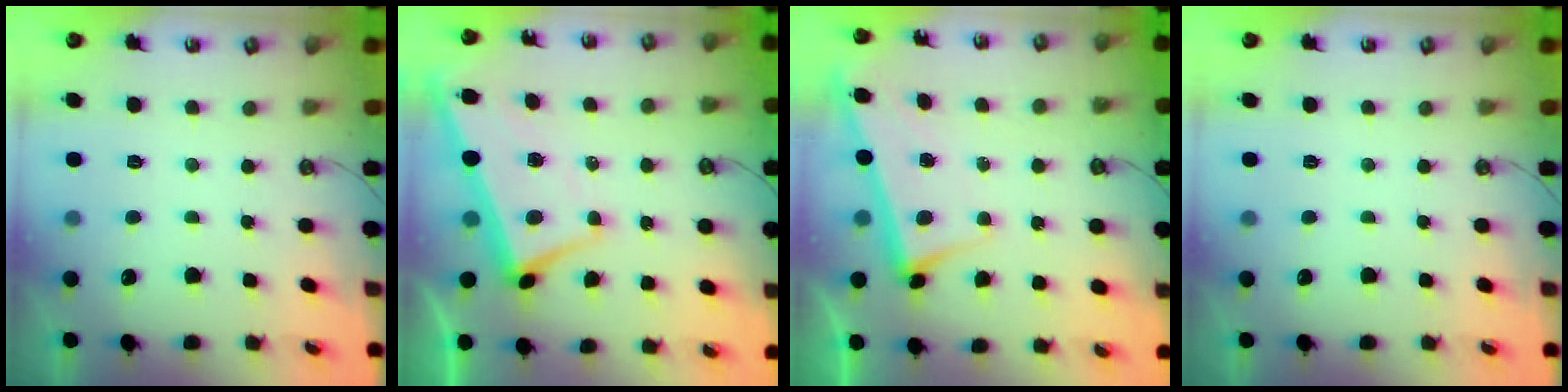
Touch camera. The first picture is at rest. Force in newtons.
{"total": 1.2, "press": 0.3, "slide": 1.1}
{"total": 2.9, "press": 2.8, "slide": 0.5}
{"total": 0.0}